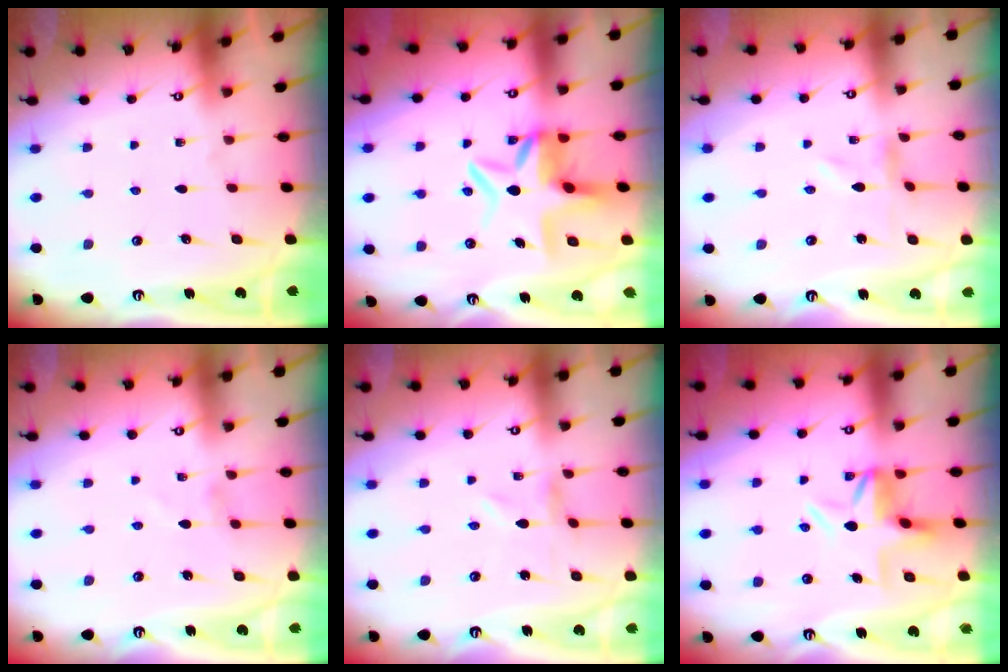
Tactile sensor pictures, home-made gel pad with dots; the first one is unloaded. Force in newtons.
{"total": 8.5, "press": 8.4, "slide": 0.8}
{"total": 0.0}
{"total": 0.6, "press": 0.6, "slide": 0.2}
{"total": 0.0}
{"total": 4.7, "press": 4.1, "slide": 2.2}